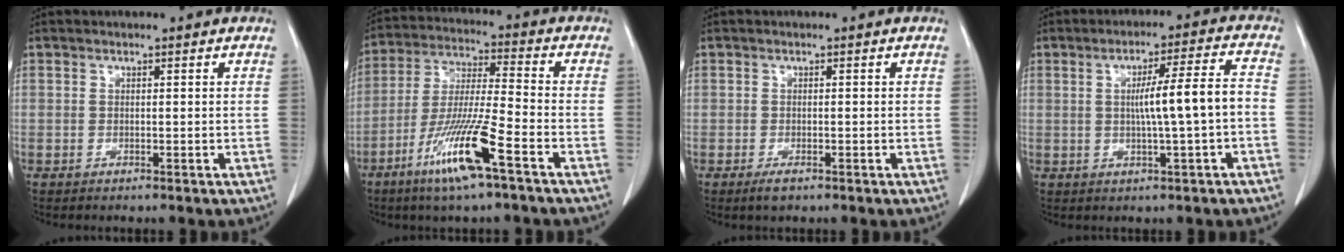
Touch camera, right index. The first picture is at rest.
{"total": 13.0, "force": [-6.9, 0.2, 11.0], "torque": [-0.223, -0.021, -0.132]}
{"total": 2.0, "force": [-1.2, 0.9, 1.3], "torque": [-0.026, -0.001, -0.017]}
{"total": 7.1, "force": [-0.7, -0.3, 7.1], "torque": [-0.115, 0.012, -0.009]}